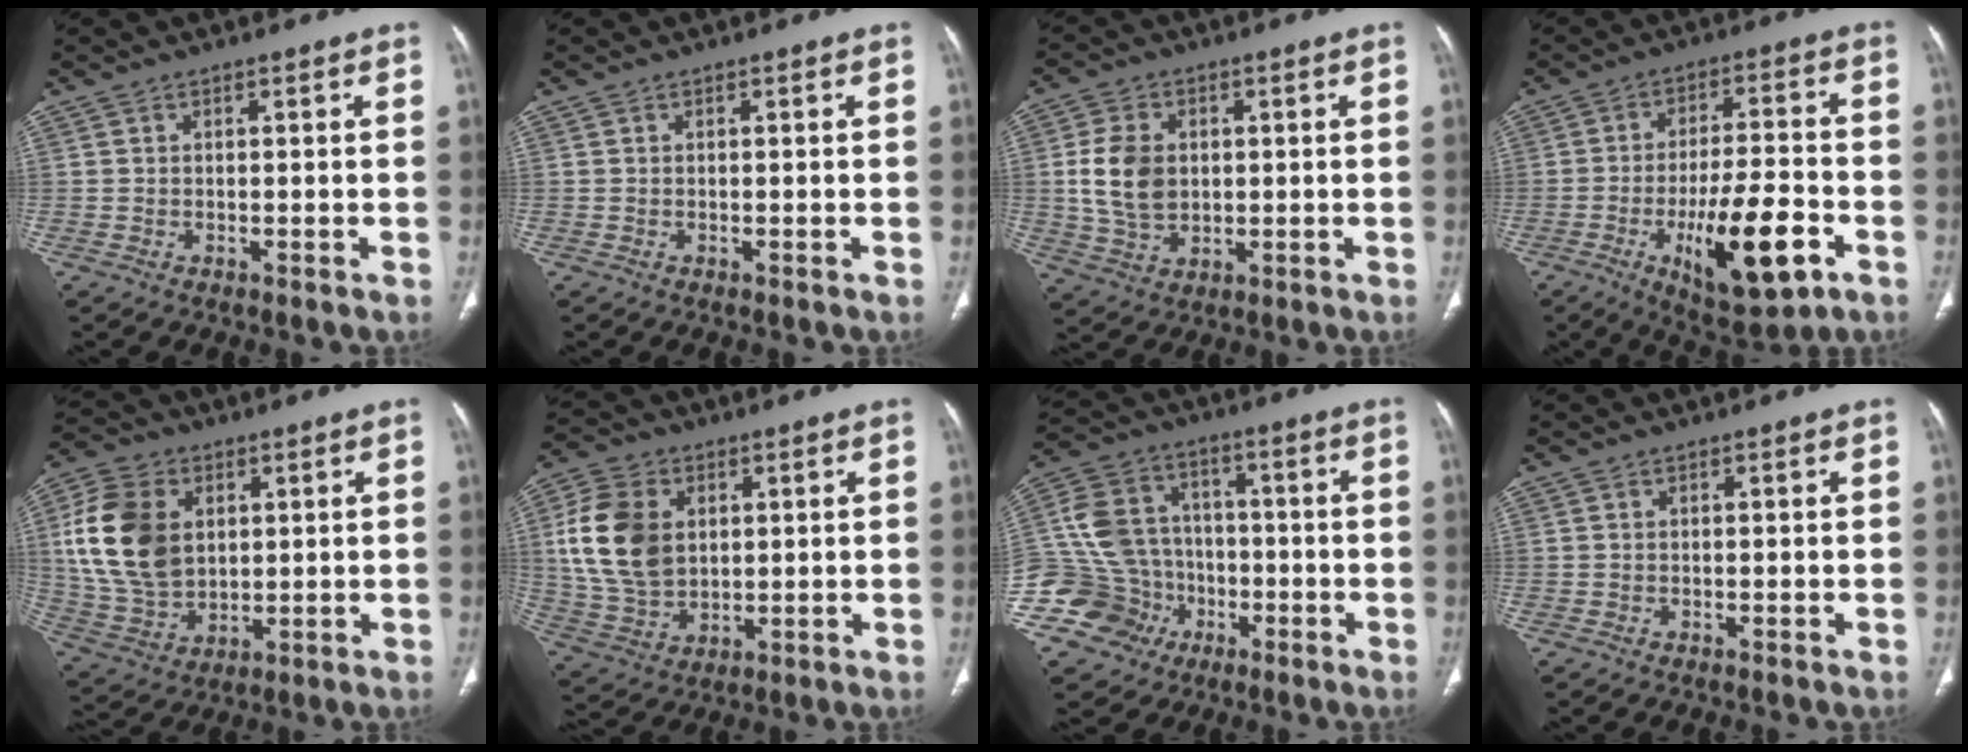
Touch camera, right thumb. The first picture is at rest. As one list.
[{"total": 0.0}, {"total": 9.6, "force": [0.8, 6.9, 6.5], "torque": [-0.115, -0.002, 0.022]}, {"total": 16.3, "force": [-6.3, 5.5, 14.0], "torque": [-0.218, 0.022, -0.089]}, {"total": 17.3, "force": [3.5, 12.3, 11.6], "torque": [-0.211, -0.005, 0.075]}, {"total": 15.0, "force": [3.0, 10.7, 10.1], "torque": [-0.182, -0.005, 0.061]}, {"total": 16.2, "force": [-5.5, 14.4, 5.0], "torque": [-0.081, 0.058, -0.091]}, {"total": 0.0}]